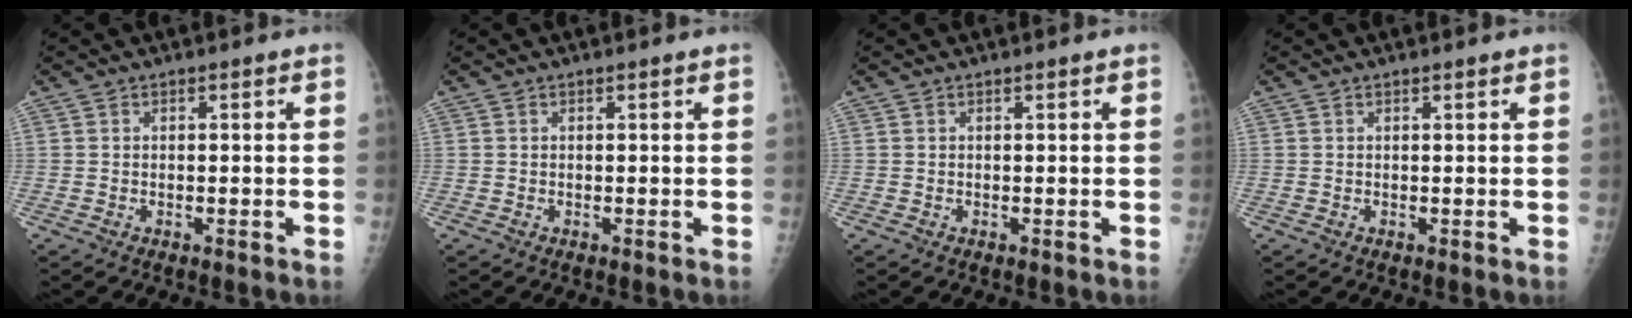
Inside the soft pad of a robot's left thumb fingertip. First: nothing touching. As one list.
[{"total": 0.0}, {"total": 0.0}, {"total": 0.5, "force": [0.4, 0.0, 0.3], "torque": [-0.008, 0.000, 0.007]}]